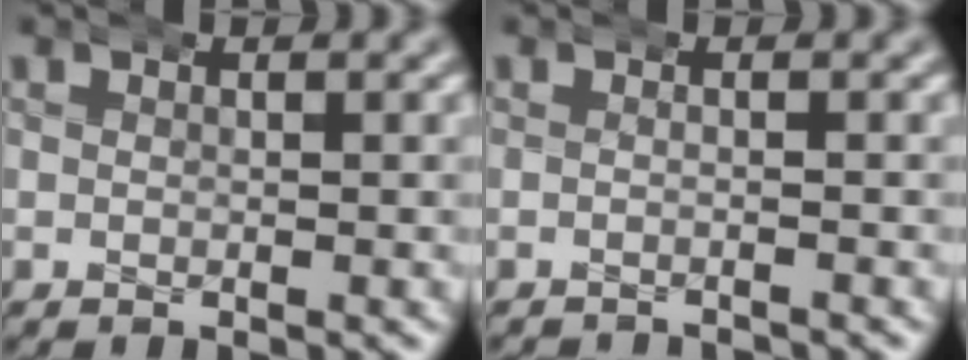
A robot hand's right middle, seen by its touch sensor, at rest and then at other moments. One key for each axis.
{"total": 2.0, "fx": -1.9, "fy": -0.5, "fz": -0.3, "tx": 0.002, "ty": -0.007, "tz": -0.028}